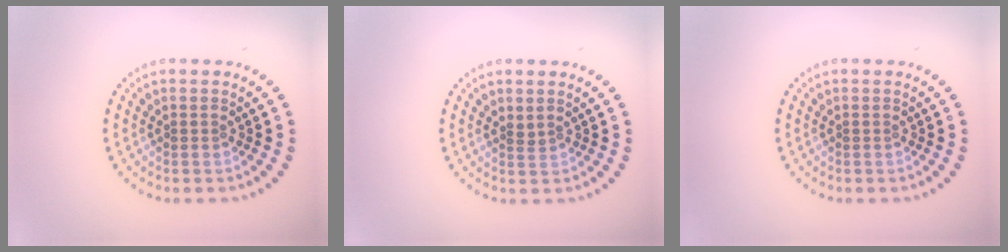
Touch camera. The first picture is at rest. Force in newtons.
{"total": 0.5, "press": 0.3, "slide": 0.4}
{"total": 0.0}